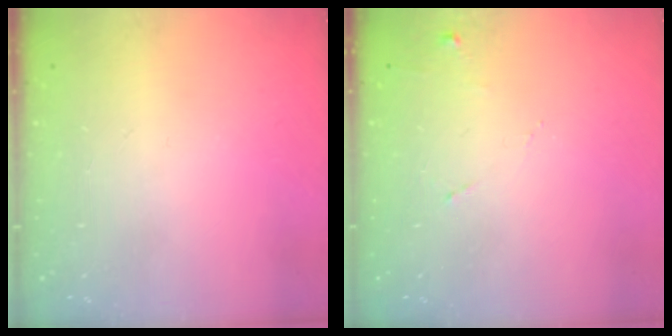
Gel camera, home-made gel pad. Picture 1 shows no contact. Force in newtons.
{"total": 5.9, "press": 5.8, "slide": 0.7}